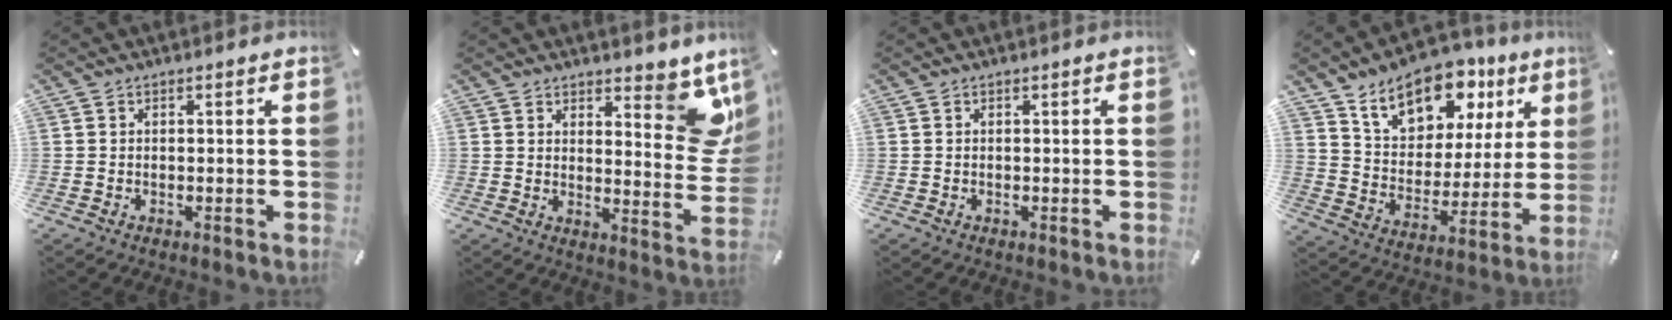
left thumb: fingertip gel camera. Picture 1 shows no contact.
{"total": 10.7, "force": [7.1, 4.7, 6.4], "torque": [-0.051, -0.059, 0.121]}
{"total": 0.0}
{"total": 15.6, "force": [10.8, 9.3, 6.5], "torque": [-0.108, -0.068, 0.188]}